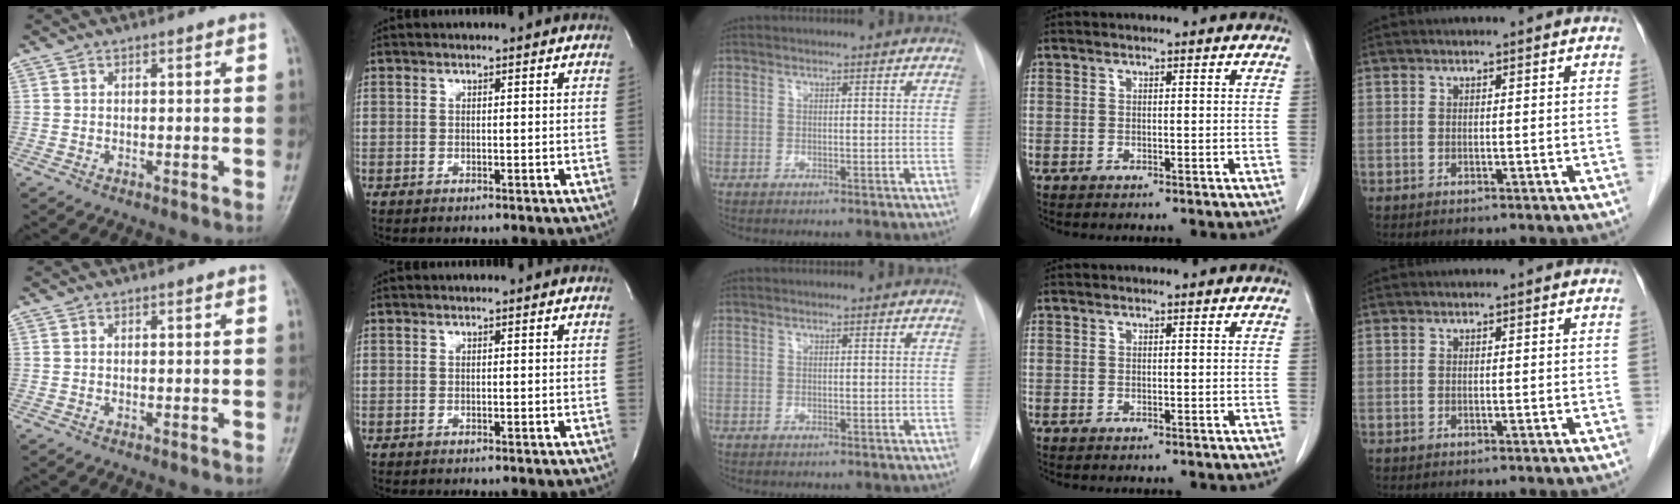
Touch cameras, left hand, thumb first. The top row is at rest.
{}